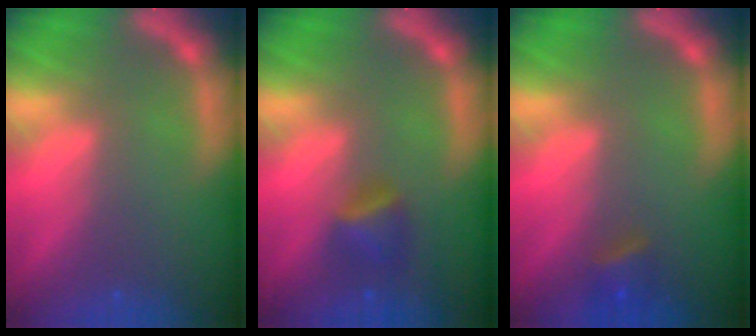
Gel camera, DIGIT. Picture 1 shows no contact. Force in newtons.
{"total": 2.4}
{"total": 1.9}